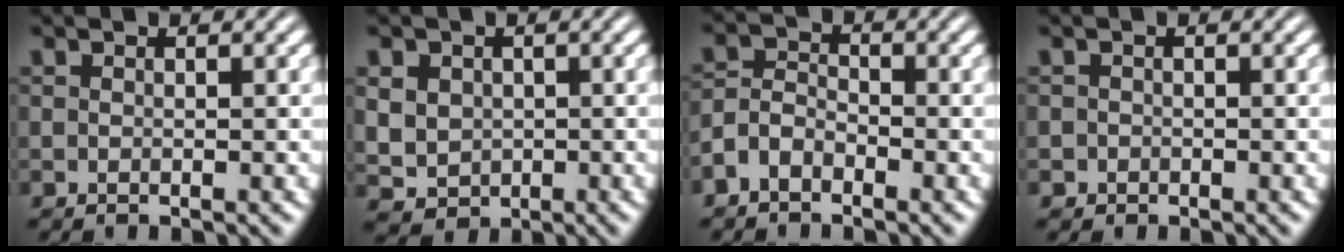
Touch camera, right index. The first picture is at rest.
{"total": 5.1, "force": [-0.5, 4.6, 2.1], "torque": [-0.051, -0.034, 0.010]}
{"total": 3.3, "force": [-1.7, 2.5, 1.4], "torque": [-0.021, -0.014, -0.027]}
{"total": 0.9, "force": [-0.8, 0.2, -0.4], "torque": [0.015, -0.012, -0.007]}